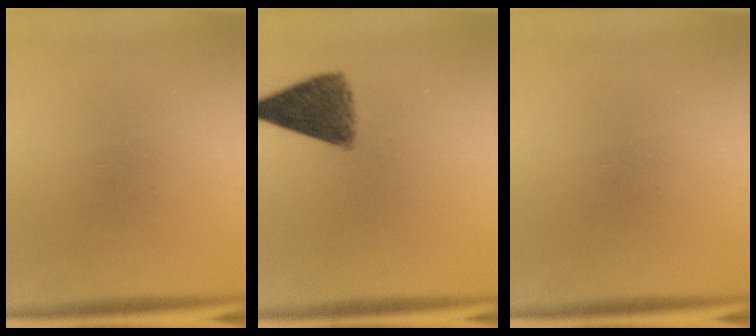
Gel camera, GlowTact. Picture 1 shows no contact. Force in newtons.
{"total": 7.8}
{"total": 0.0}